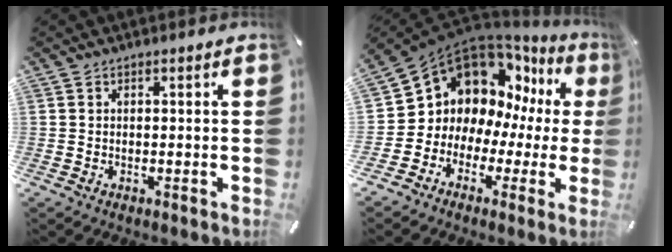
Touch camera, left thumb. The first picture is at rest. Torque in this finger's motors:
{"motor_torque": [1.92, 3.09, 1.29, 1.15, 0.19]}